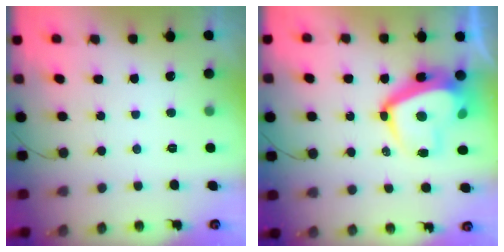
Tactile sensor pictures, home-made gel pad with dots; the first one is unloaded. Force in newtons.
{"total": 12.5, "press": 12.4, "slide": 1.6}